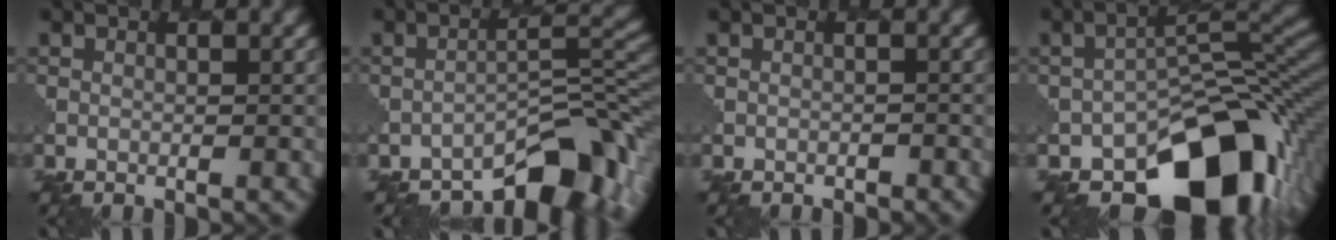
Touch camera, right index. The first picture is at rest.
{"total": 9.6, "force": [-7.0, 3.4, 5.7], "torque": [-0.059, 0.005, -0.114]}
{"total": 1.0, "force": [-0.8, 0.4, -0.1], "torque": [0.004, 0.000, -0.009]}
{"total": 13.0, "force": [-7.6, 7.2, 7.7], "torque": [-0.087, -0.007, -0.126]}